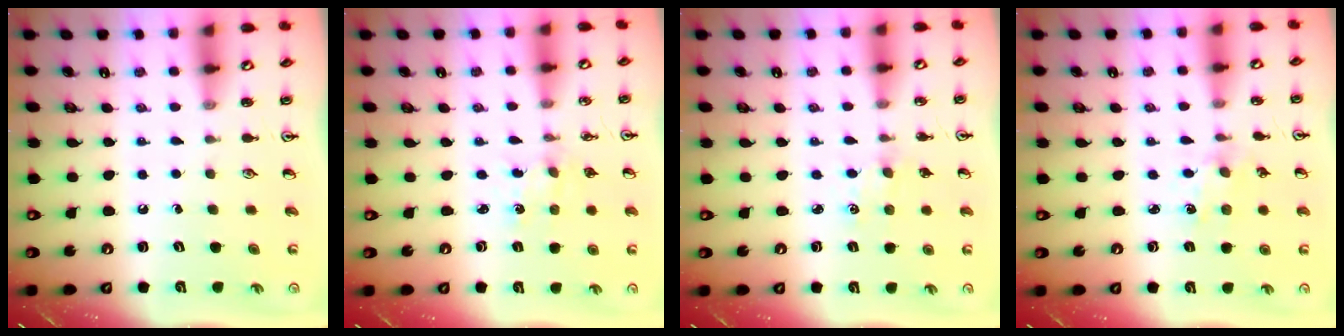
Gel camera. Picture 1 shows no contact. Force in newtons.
{"total": 0.5, "press": 0.5, "slide": 0.2}
{"total": 1.2, "press": 1.2, "slide": 0.2}
{"total": 2.0, "press": 2.0, "slide": 0.4}